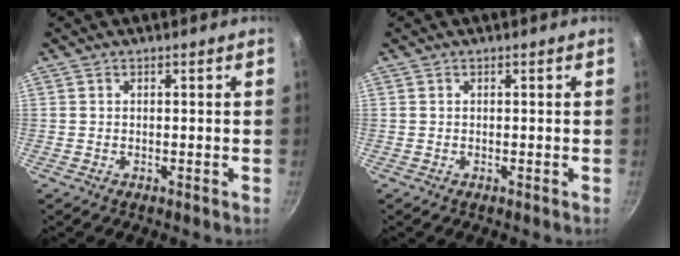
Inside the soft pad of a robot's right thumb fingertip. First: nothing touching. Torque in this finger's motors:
{"motor_torque": [-0.02, -0.02, 0.02, 0.01, 0.00]}